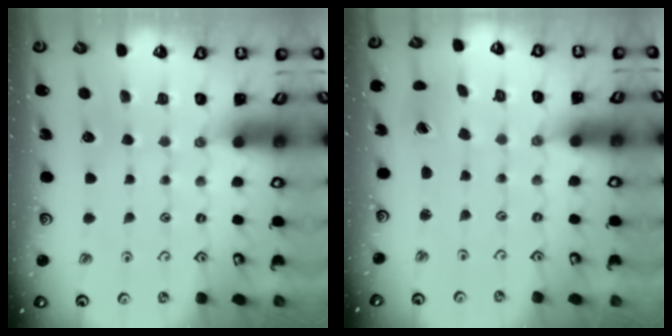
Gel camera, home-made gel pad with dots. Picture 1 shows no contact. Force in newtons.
{"total": 1.7, "press": 1.7, "slide": 0.1}